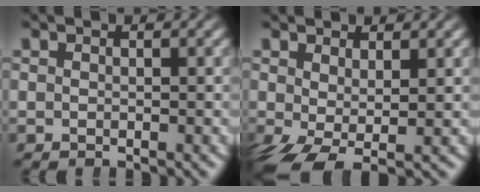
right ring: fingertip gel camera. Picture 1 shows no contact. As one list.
[{"total": 3.8, "force": [-1.4, 1.8, 3.0], "torque": [-0.061, -0.028, -0.004]}]